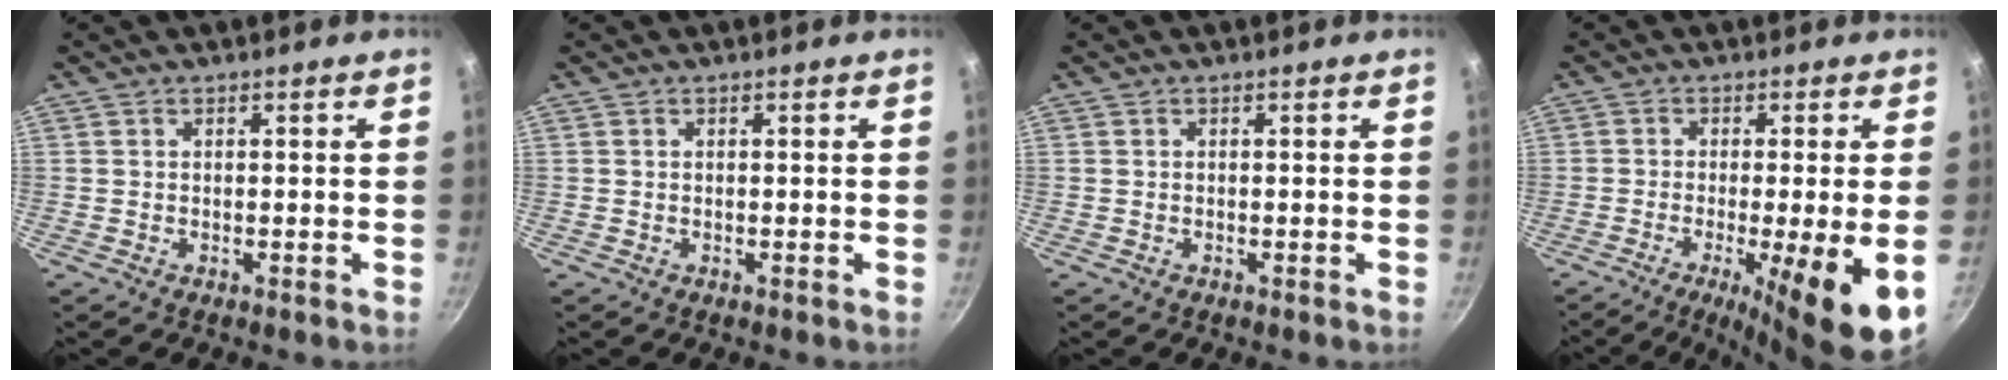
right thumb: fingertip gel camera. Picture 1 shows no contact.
{"total": 0.0}
{"total": 0.0}
{"total": 12.3, "force": [-4.1, 1.5, 11.5], "torque": [-0.183, -0.010, -0.057]}